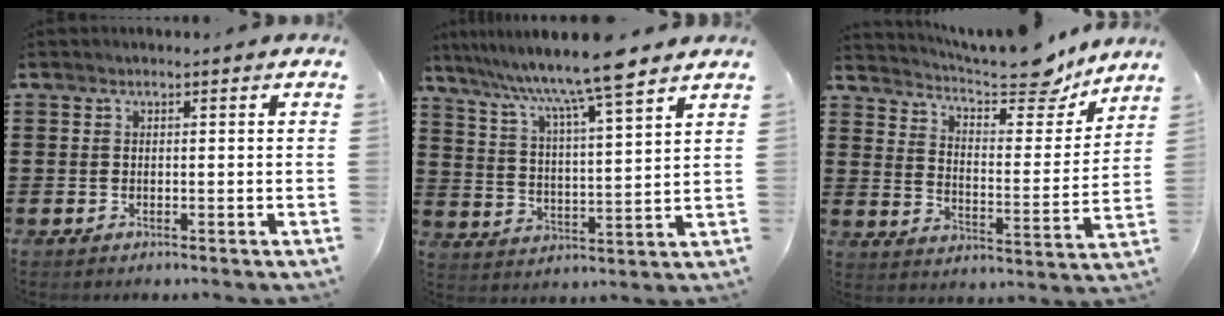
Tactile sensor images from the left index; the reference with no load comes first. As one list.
[{"total": 8.8, "force": [7.5, -0.4, 4.7], "torque": [-0.119, -0.043, 0.122]}, {"total": 11.0, "force": [9.6, 2.3, 4.7], "torque": [-0.088, -0.069, 0.161]}]